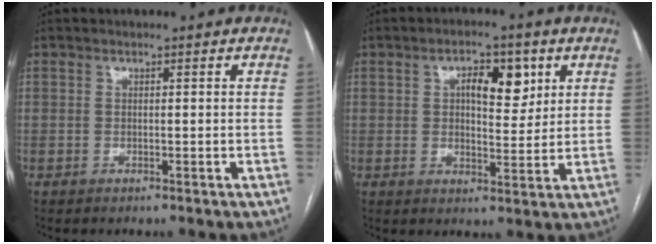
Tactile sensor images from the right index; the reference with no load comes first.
{"total": 7.1, "force": [2.7, 3.2, 5.8], "torque": [-0.087, 0.009, 0.043]}